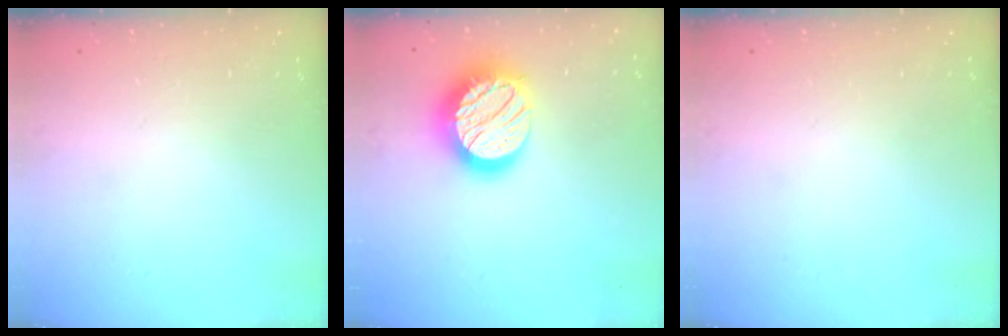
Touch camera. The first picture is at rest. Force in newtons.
{"total": 18.0, "press": 18.0, "slide": 0.9}
{"total": 0.0}